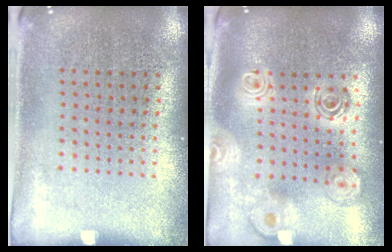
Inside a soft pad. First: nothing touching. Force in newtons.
{"total": 2.1, "press": 1.7, "slide": 1.2}